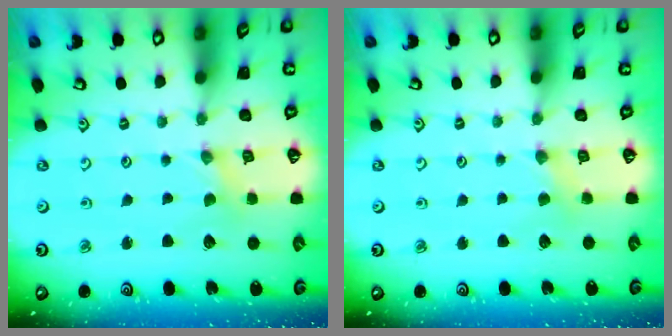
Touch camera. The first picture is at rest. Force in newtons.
{"total": 2.2, "press": 2.1, "slide": 0.4}